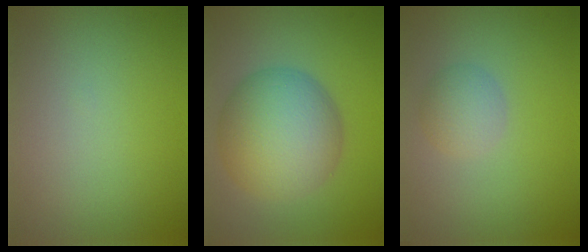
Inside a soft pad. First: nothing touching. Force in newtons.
{"total": 9.1, "press": 9.1, "slide": 0.3}
{"total": 2.3, "press": 2.3, "slide": 0.1}